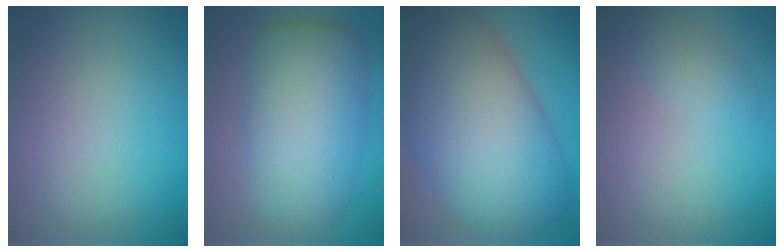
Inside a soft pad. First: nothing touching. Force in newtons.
{"total": 9.2, "press": 9.2, "slide": 0.1}
{"total": 15.7, "press": 15.6, "slide": 0.7}
{"total": 1.4, "press": 1.4, "slide": 0.1}